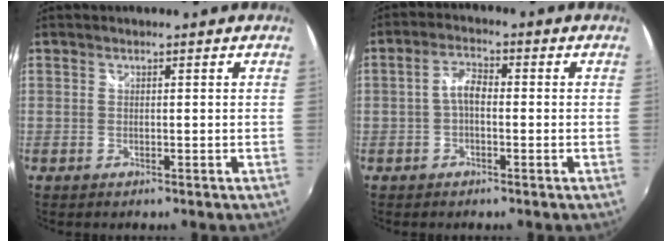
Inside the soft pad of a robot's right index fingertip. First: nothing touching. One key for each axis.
{"total": 3.6, "fx": -0.7, "fy": 1.9, "fz": 2.9, "tx": -0.059, "ty": 0.012, "tz": -0.014}